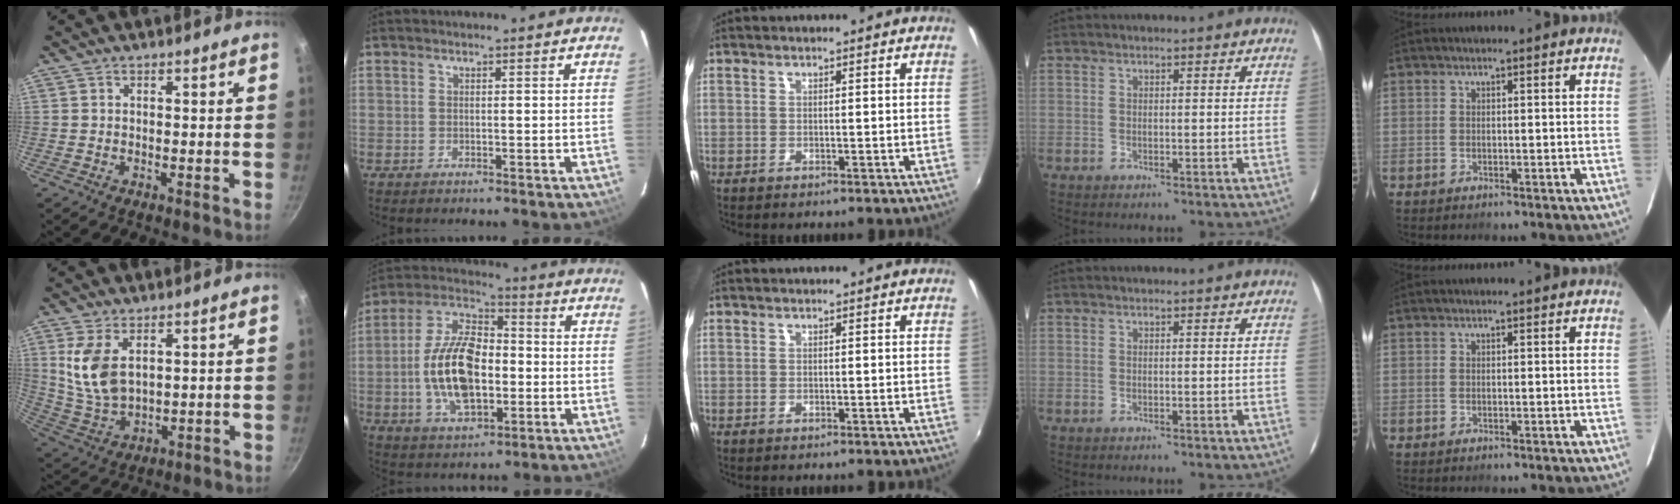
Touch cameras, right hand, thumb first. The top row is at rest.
{"thumb": {"total": 10.2, "force": [3.3, 5.9, 7.7], "torque": [-0.149, -0.024, 0.077]}, "index": {"total": 16.7, "force": [-2.6, 8.9, 14.0], "torque": [-0.278, 0.012, -0.044]}}